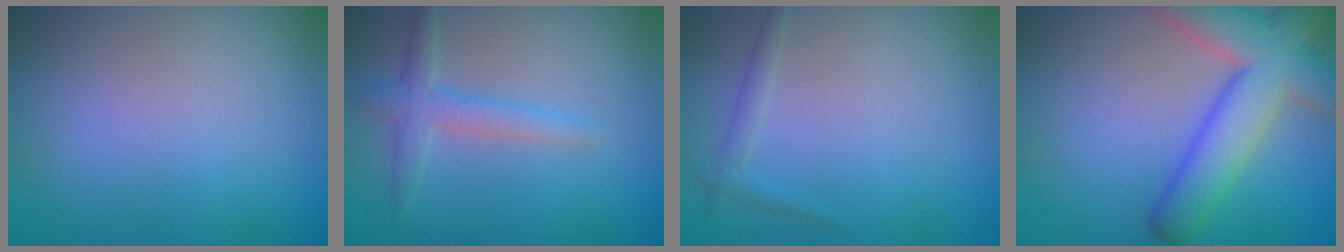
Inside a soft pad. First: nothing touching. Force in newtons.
{"total": 2.3, "press": 2.3, "slide": 0.1}
{"total": 1.0, "press": 1.0, "slide": 0.0}
{"total": 8.1, "press": 8.1, "slide": 0.7}